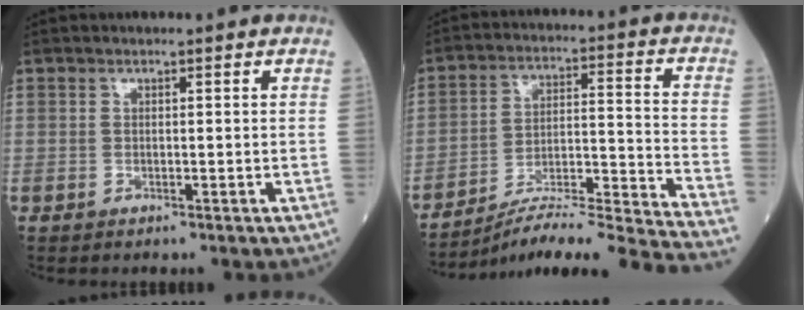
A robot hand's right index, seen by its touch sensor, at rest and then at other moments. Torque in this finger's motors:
{"motor_torque": [-0.83, -0.87, 0.03, 0.03]}